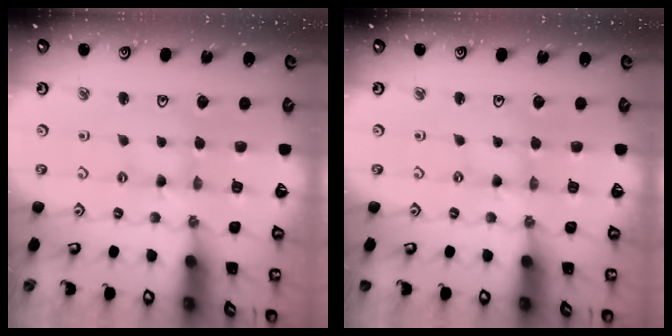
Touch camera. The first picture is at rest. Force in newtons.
{"total": 0.0}